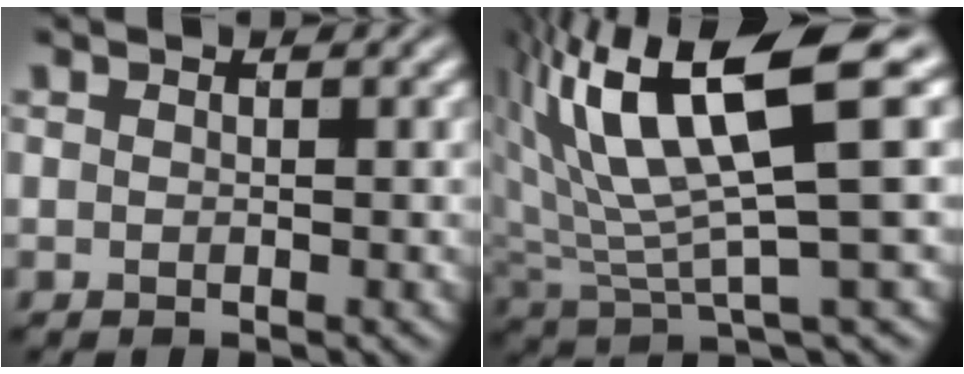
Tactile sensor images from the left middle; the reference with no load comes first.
{"total": 11.4, "force": [4.1, 2.8, 10.2], "torque": [-0.202, 0.012, 0.084]}